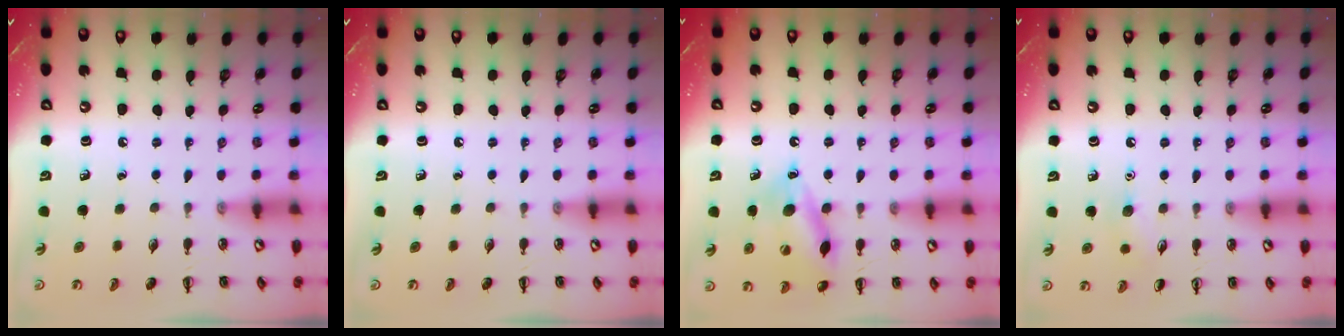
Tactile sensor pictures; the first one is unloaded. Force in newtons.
{"total": 0.0}
{"total": 14.4, "press": 14.2, "slide": 2.5}
{"total": 6.6, "press": 6.3, "slide": 1.9}